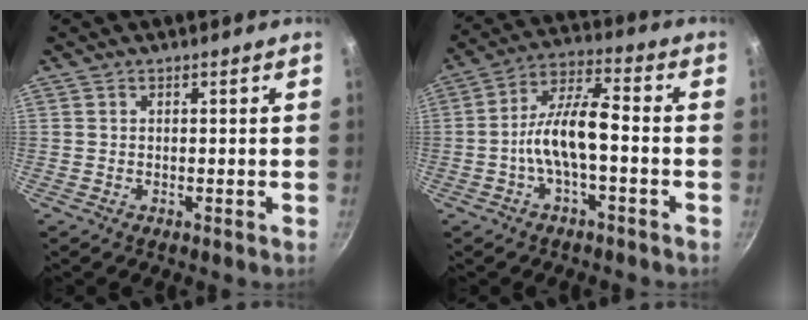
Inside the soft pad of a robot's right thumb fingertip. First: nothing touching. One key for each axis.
{"total": 10.1, "fx": -2.4, "fy": 3.5, "fz": 9.1, "tx": -0.169, "ty": 0.042, "tz": -0.054}